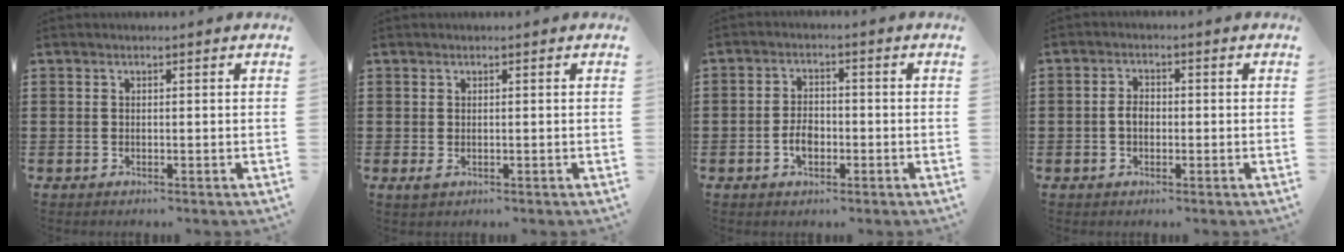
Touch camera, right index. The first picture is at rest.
{"total": 0.6, "force": [-0.1, 0.2, 0.5], "torque": [-0.011, -0.001, -0.003]}
{"total": 3.4, "force": [-1.2, 2.1, 2.4], "torque": [-0.053, 0.003, -0.025]}
{"total": 2.4, "force": [-0.4, 1.5, 1.7], "torque": [-0.035, 0.006, -0.009]}